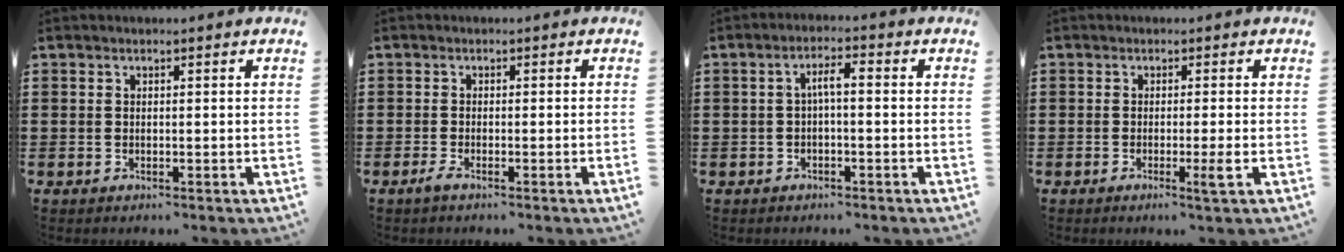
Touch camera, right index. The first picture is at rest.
{"total": 1.4, "force": [-0.8, -0.2, 1.1], "torque": [-0.026, -0.008, -0.018]}
{"total": 3.1, "force": [-0.3, 0.7, 3.0], "torque": [-0.057, 0.009, -0.010]}
{"total": 2.9, "force": [-1.0, -0.4, 2.7], "torque": [-0.052, -0.017, -0.020]}